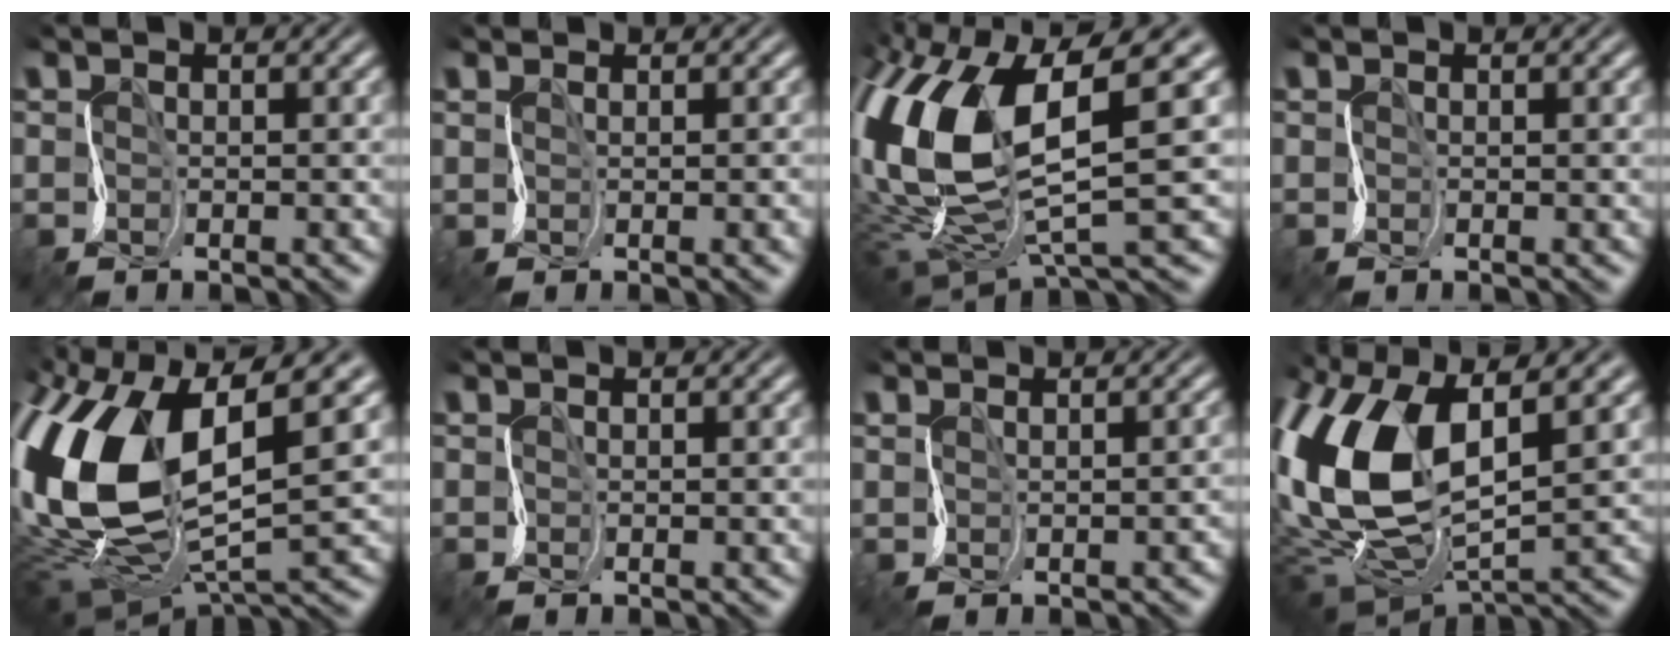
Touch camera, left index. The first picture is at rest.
{"total": 3.1, "force": [0.2, 1.4, 2.7], "torque": [-0.016, 0.005, 0.008]}
{"total": 11.4, "force": [2.1, 4.9, 10.1], "torque": [-0.236, -0.018, 0.046]}
{"total": 0.7, "force": [0.4, 0.2, 0.5], "torque": [-0.004, 0.001, -0.002]}
{"total": 12.8, "force": [2.5, 6.4, 10.8], "torque": [-0.258, -0.008, 0.053]}
{"total": 1.2, "force": [0.3, 0.5, 1.1], "torque": [-0.004, 0.002, -0.003]}
{"total": 2.2, "force": [-0.4, 1.3, 1.7], "torque": [-0.003, 0.011, 0.006]}
{"total": 11.1, "force": [2.7, 5.6, 9.2], "torque": [-0.226, 0.004, 0.060]}